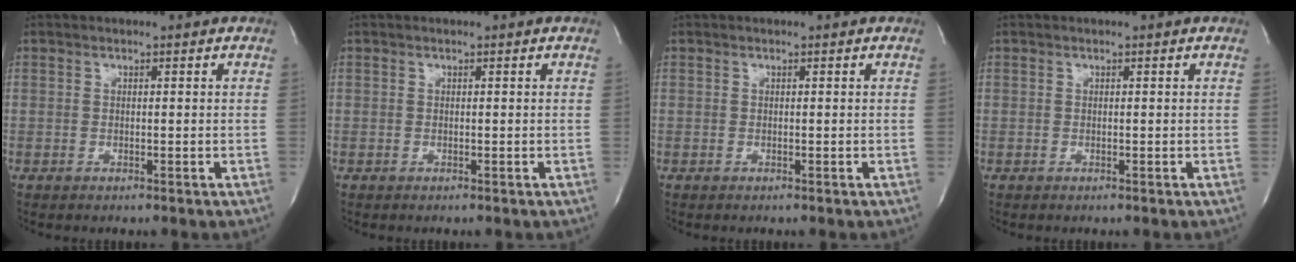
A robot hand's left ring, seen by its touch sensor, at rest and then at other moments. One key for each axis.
{"total": 0.0}
{"total": 0.0}
{"total": 0.0}